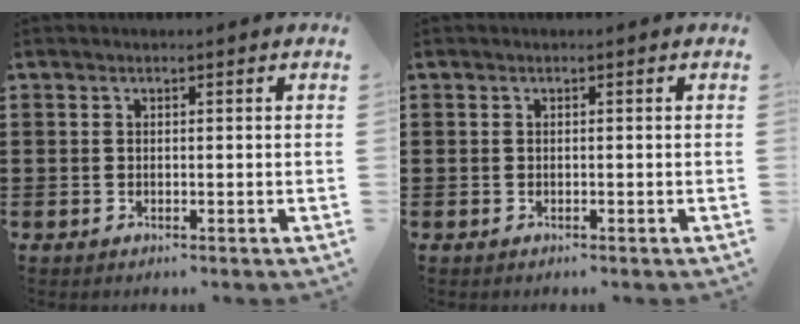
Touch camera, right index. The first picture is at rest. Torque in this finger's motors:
{"motor_torque": [0.35, 0.20, 0.02, 0.03]}